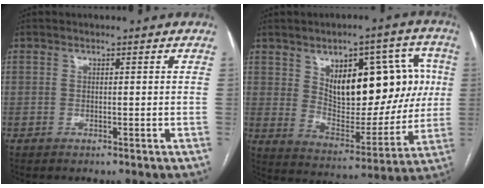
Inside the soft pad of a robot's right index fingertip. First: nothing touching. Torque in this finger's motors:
{"motor_torque": [1.24, 0.00, 0.45, 0.12]}